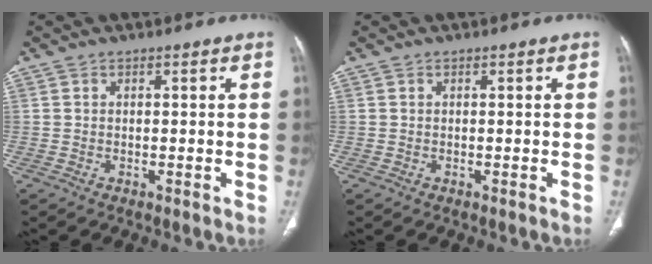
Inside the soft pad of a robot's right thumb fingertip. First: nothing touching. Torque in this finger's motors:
{"motor_torque": [-0.07, 0.03, -0.19, 0.19, 0.01]}